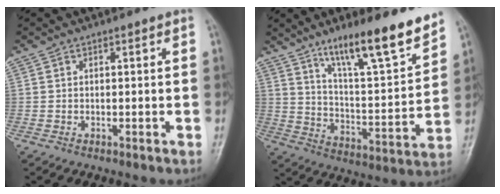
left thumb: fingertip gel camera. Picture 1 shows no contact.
{"total": 16.7, "force": [12.1, 3.1, 11.1], "torque": [-0.156, -0.076, 0.205]}